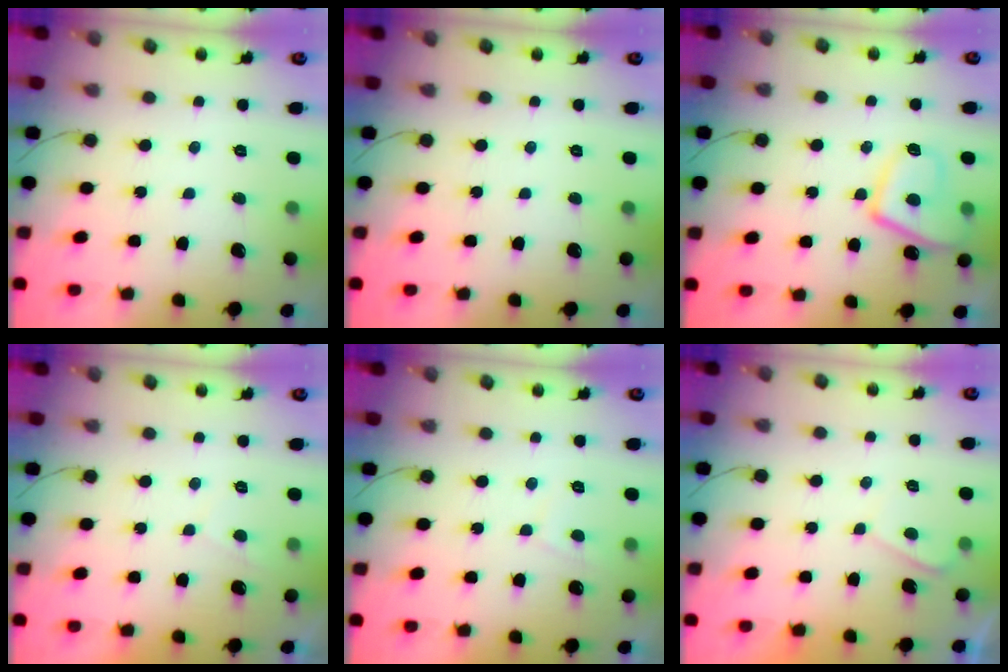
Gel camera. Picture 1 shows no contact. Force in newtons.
{"total": 0.0}
{"total": 10.6, "press": 10.5, "slide": 1.4}
{"total": 0.8, "press": 0.6, "slide": 0.6}
{"total": 1.6, "press": 1.5, "slide": 0.6}
{"total": 0.6, "press": 0.4, "slide": 0.5}